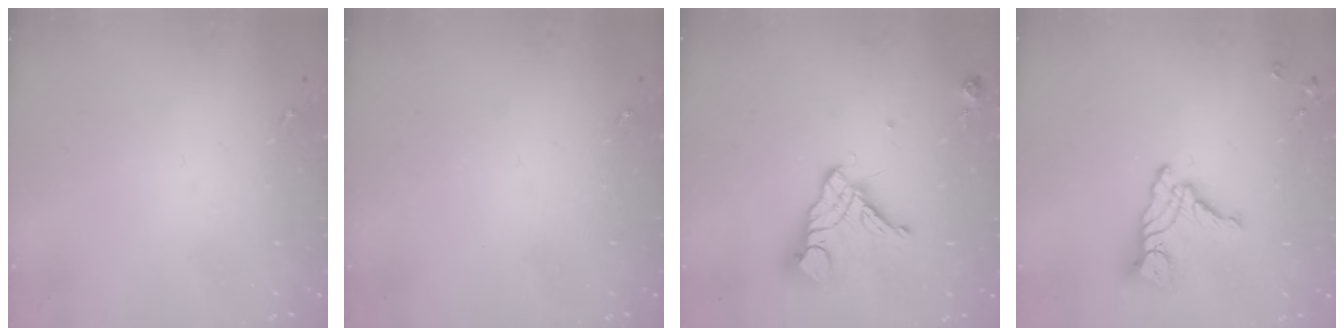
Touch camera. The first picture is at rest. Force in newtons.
{"total": 0.0}
{"total": 14.6, "press": 14.5, "slide": 1.4}
{"total": 12.7, "press": 12.6, "slide": 1.1}